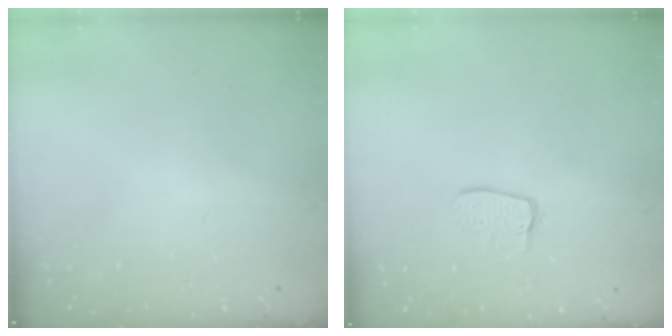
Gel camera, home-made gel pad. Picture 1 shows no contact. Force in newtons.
{"total": 7.5, "press": 7.5, "slide": 0.6}